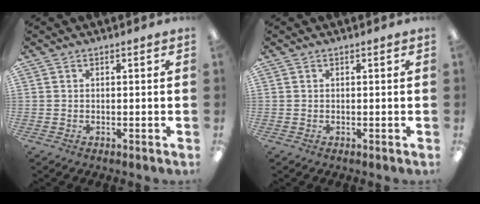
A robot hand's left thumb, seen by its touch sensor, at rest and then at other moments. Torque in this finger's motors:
{"motor_torque": [-0.47, -0.38, -0.01, -0.06, 0.00]}